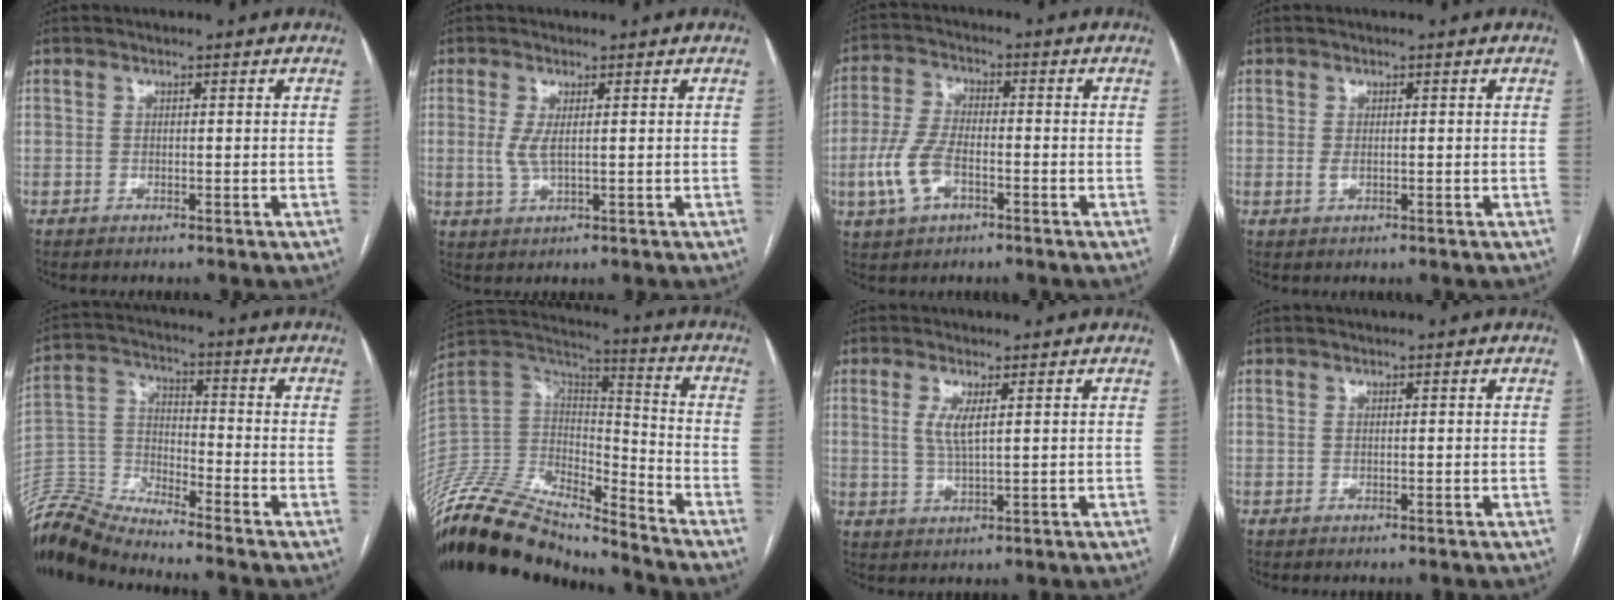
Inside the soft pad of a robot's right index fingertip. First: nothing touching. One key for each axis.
{"total": 2.9, "fx": 0.4, "fy": 0.6, "fz": 2.8, "tx": -0.065, "ty": -0.004, "tz": 0.012}
{"total": 8.0, "fx": -2.7, "fy": 4.0, "fz": 6.4, "tx": -0.153, "ty": 0.006, "tz": -0.051}
{"total": 1.2, "fx": 0.0, "fy": 0.6, "fz": 1.0, "tx": -0.019, "ty": -0.002, "tz": 0.003}
{"total": 9.9, "fx": -9.8, "fy": -0.5, "fz": 1.1, "tx": -0.031, "ty": 0.016, "tz": -0.194}
{"total": 24.1, "fx": -22.5, "fy": 4.5, "fz": 7.4, "tx": -0.173, "ty": 0.012, "tz": -0.393}
{"total": 3.7, "fx": 1.1, "fy": 0.6, "fz": 3.5, "tx": -0.078, "ty": -0.004, "tz": 0.027}
{"total": 0.0}